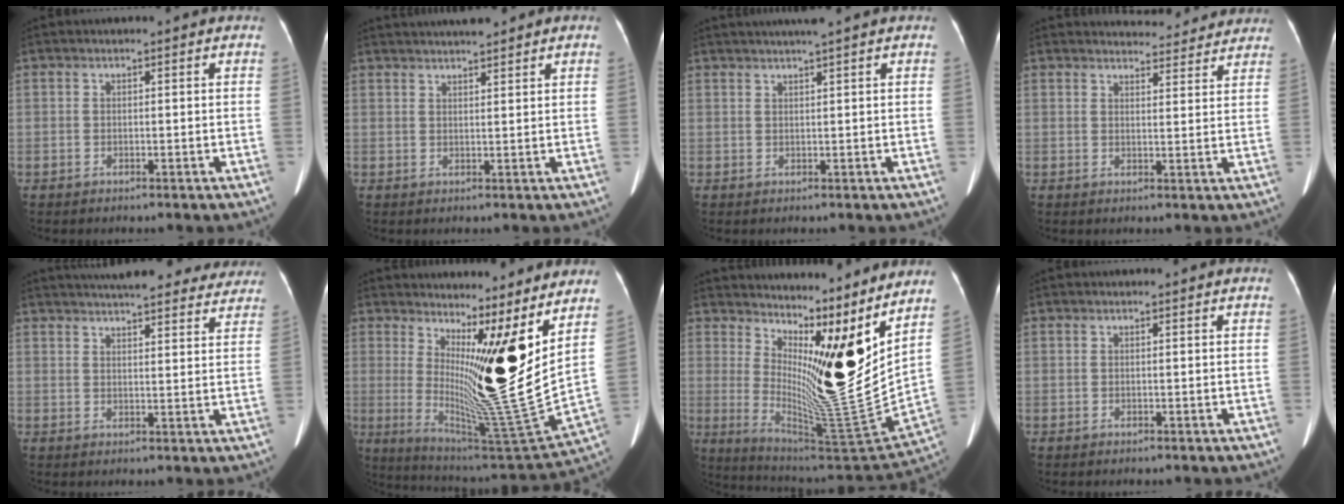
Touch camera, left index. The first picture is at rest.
{"total": 5.8, "force": [5.2, 0.6, 2.4], "torque": [-0.035, 0.028, 0.078]}
{"total": 3.5, "force": [2.8, -0.7, 2.0], "torque": [-0.026, 0.019, 0.048]}
{"total": 9.8, "force": [9.4, 2.2, 1.3], "torque": [0.006, 0.006, 0.098]}
{"total": 22.4, "force": [20.1, 5.0, 8.3], "torque": [-0.124, 0.006, 0.246]}
{"total": 16.2, "force": [6.2, 0.3, 14.9], "torque": [-0.244, -0.041, 0.110]}
{"total": 17.8, "force": [9.6, 1.4, 15.0], "torque": [-0.227, -0.042, 0.162]}
{"total": 0.0}